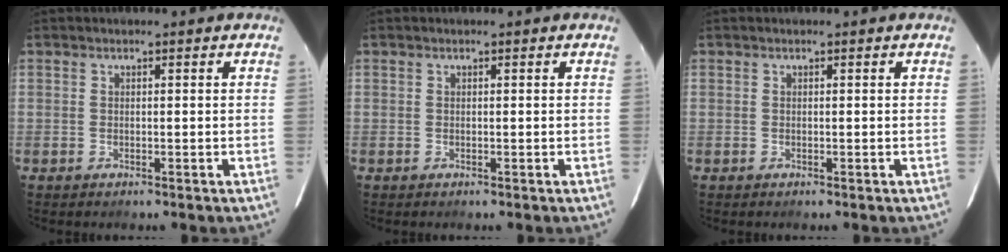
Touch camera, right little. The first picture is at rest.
{"total": 0.0}
{"total": 0.0}